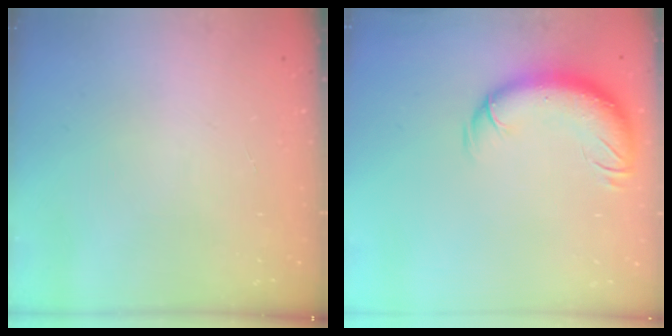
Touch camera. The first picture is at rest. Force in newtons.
{"total": 11.8, "press": 11.5, "slide": 2.8}